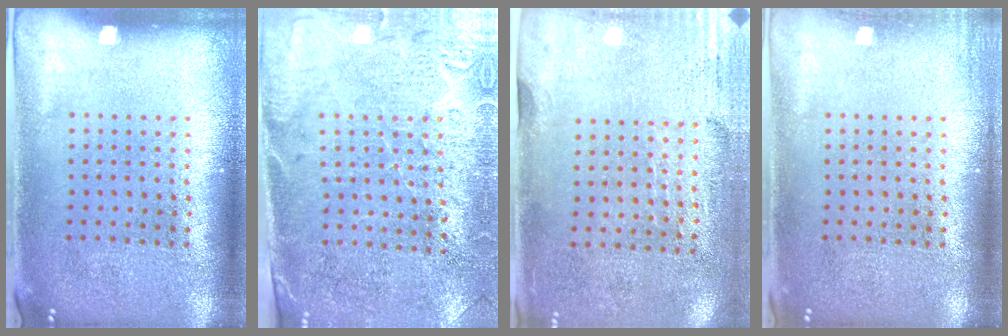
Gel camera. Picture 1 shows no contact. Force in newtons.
{"total": 2.8, "press": 2.5, "slide": 1.1}
{"total": 2.9, "press": 2.5, "slide": 1.5}
{"total": 0.8, "press": 0.7, "slide": 0.1}